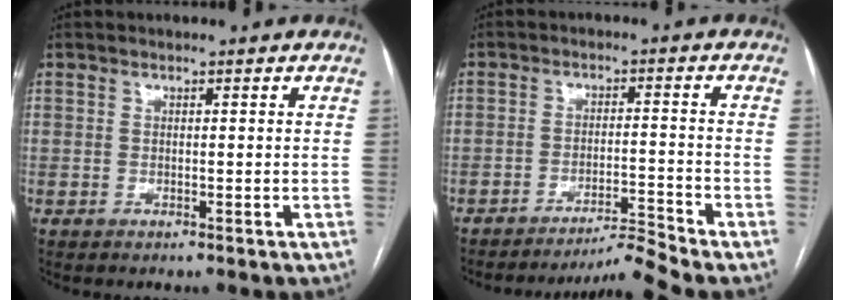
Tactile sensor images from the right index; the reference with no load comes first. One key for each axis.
{"total": 6.1, "fx": -5.2, "fy": -3.2, "fz": -0.2, "tx": 0.000, "ty": 0.002, "tz": -0.088}